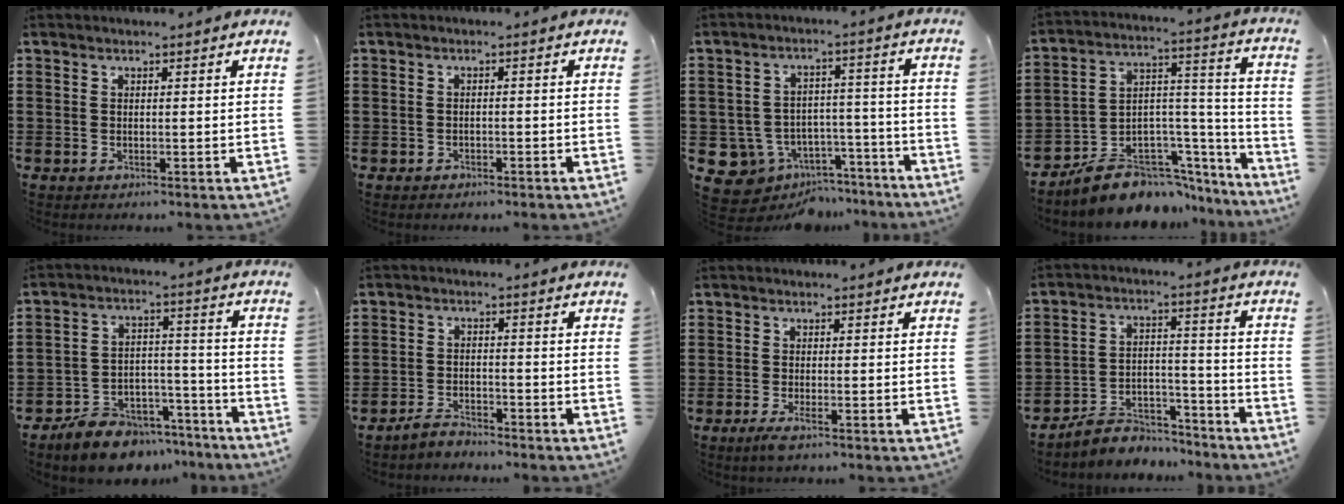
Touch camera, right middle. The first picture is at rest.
{"total": 0.9, "force": [-0.8, 0.5, 0.1], "torque": [-0.005, 0.000, -0.019]}
{"total": 6.9, "force": [-5.0, 4.6, 1.5], "torque": [-0.052, 0.017, -0.093]}
{"total": 9.6, "force": [-8.4, 4.2, 1.8], "torque": [-0.037, 0.013, -0.155]}
{"total": 7.9, "force": [-7.4, 2.9, 0.9], "torque": [-0.015, 0.031, -0.139]}
{"total": 2.8, "force": [-2.8, 0.5, 0.2], "torque": [-0.011, 0.004, -0.058]}
{"total": 1.7, "force": [-0.8, 0.2, 1.5], "torque": [-0.031, -0.007, -0.017]}
{"total": 6.4, "force": [-6.0, 2.1, 0.5], "torque": [-0.013, 0.017, -0.119]}